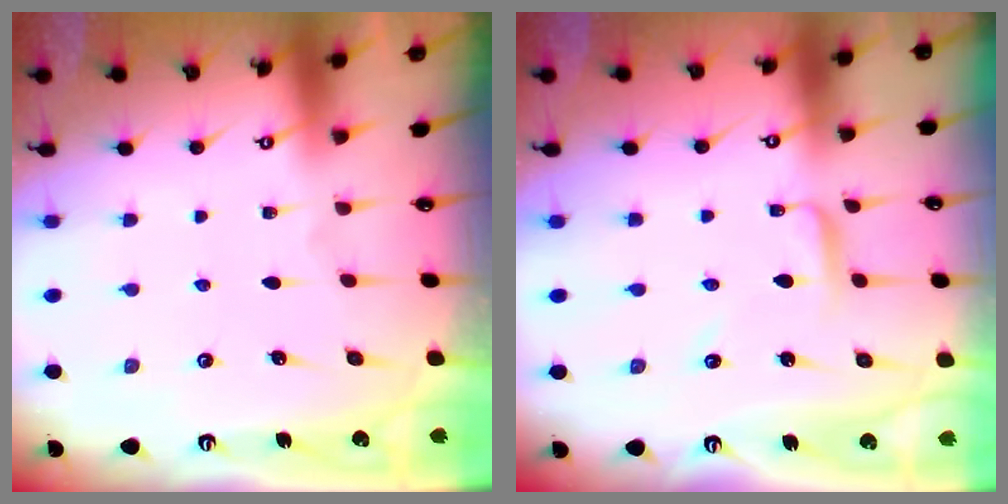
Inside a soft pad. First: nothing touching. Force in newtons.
{"total": 3.2, "press": 3.2, "slide": 0.0}